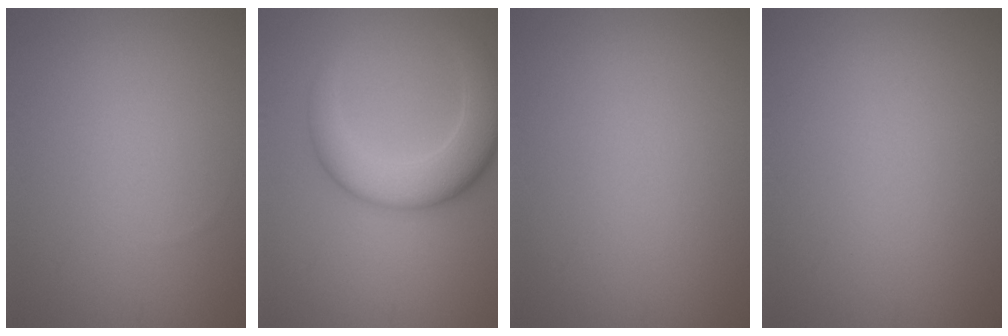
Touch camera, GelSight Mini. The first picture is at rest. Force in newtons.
{"total": 6.6, "press": 6.6, "slide": 0.2}
{"total": 0.0}
{"total": 0.0}